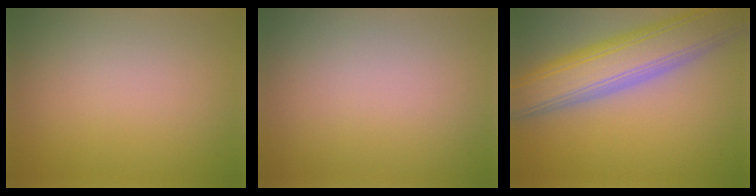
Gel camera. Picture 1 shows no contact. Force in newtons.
{"total": 0.0}
{"total": 9.2, "press": 9.2, "slide": 0.8}